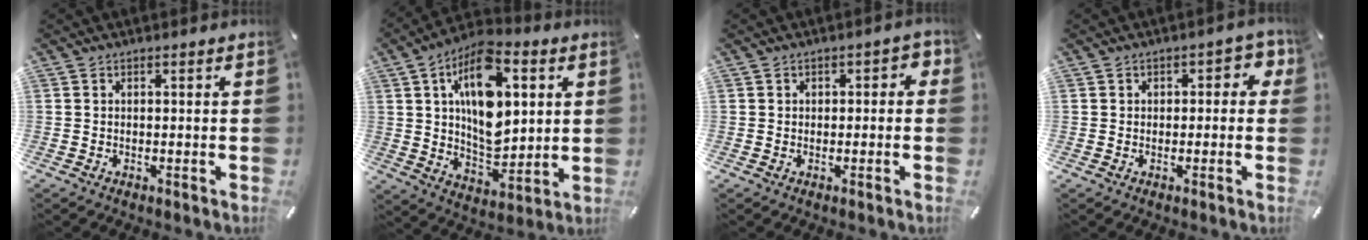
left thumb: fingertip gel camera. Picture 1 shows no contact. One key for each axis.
{"total": 18.2, "fx": 5.3, "fy": 10.6, "fz": 13.8, "tx": -0.241, "ty": -0.014, "tz": 0.091}
{"total": 2.0, "fx": -0.5, "fy": 1.5, "fz": 1.2, "tx": -0.014, "ty": 0.007, "tz": -0.013}
{"total": 3.6, "fx": 0.4, "fy": 2.5, "fz": 2.5, "tx": -0.025, "ty": 0.003, "tz": 0.000}